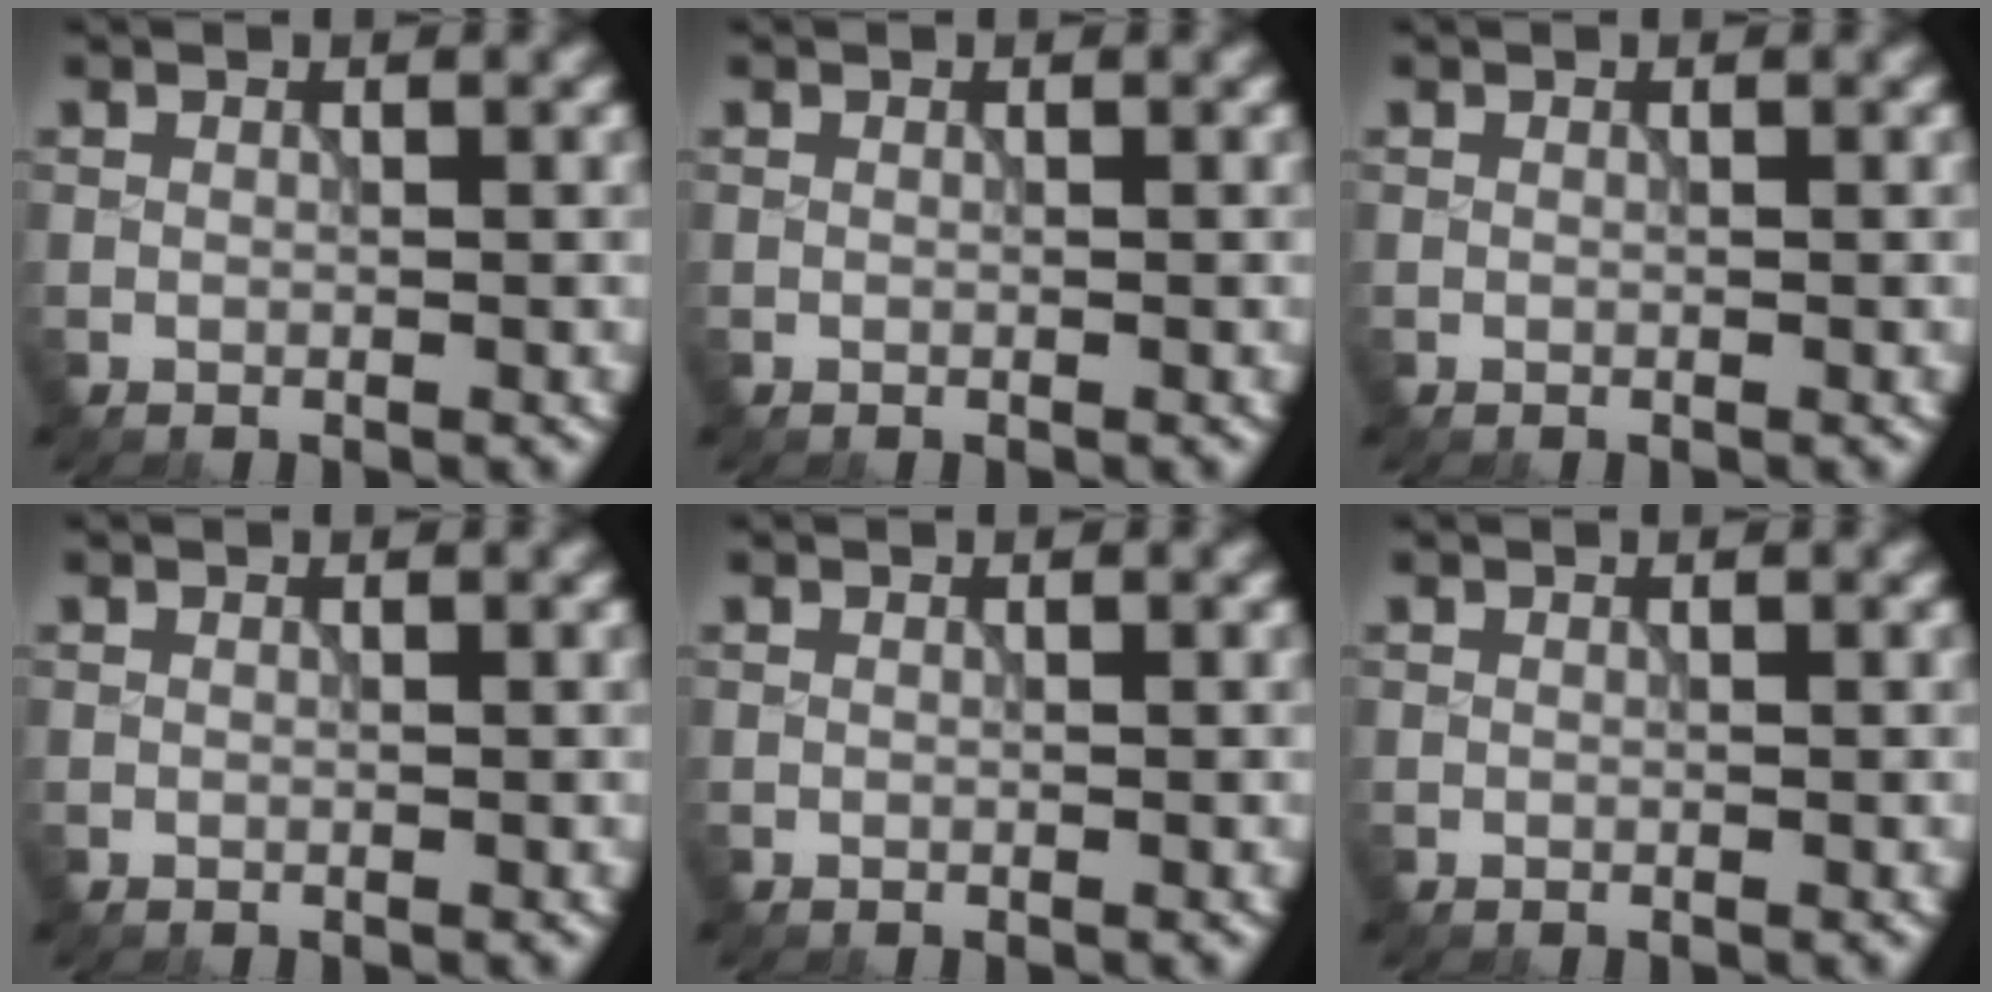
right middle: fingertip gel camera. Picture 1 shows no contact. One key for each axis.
{"total": 0.0}
{"total": 0.0}
{"total": 0.0}
{"total": 0.0}
{"total": 0.0}